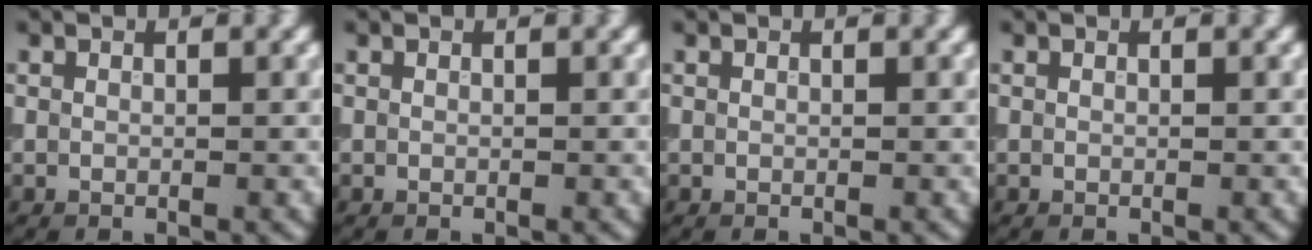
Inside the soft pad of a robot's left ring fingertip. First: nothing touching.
{"total": 0.0}
{"total": 0.0}
{"total": 0.0}